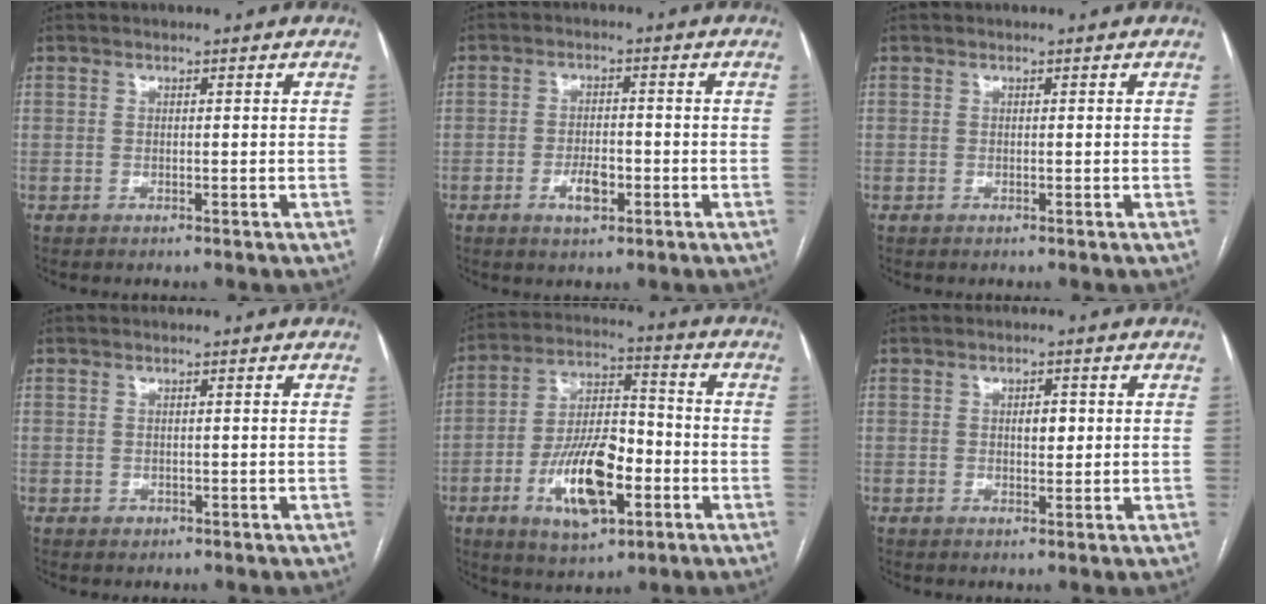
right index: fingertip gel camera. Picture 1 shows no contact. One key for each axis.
{"total": 4.3, "fx": -1.7, "fy": 1.8, "fz": 3.5, "tx": -0.062, "ty": 0.002, "tz": -0.026}
{"total": 0.0}
{"total": 0.8, "fx": -0.2, "fy": 0.7, "fz": 0.1, "tx": -0.003, "ty": 0.003, "tz": 0.001}
{"total": 14.6, "fx": -5.1, "fy": 5.7, "fz": 12.5, "tx": -0.233, "ty": 0.008, "tz": -0.082}
{"total": 2.4, "fx": 0.3, "fy": 1.2, "fz": 2.0, "tx": -0.029, "ty": 0.002, "tz": 0.005}